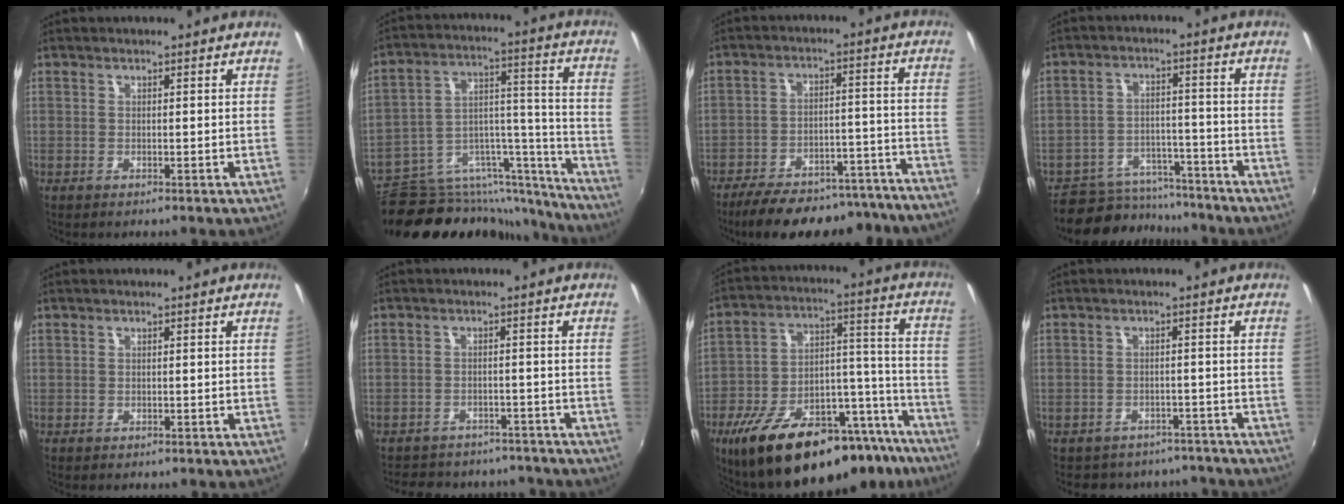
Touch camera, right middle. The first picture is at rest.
{"total": 23.5, "force": [-18.3, 11.2, 9.7], "torque": [-0.147, 0.061, -0.250]}
{"total": 27.0, "force": [-24.5, 5.4, 10.0], "torque": [-0.159, 0.002, -0.312]}
{"total": 10.5, "force": [-9.2, 4.8, 1.4], "torque": [-0.041, 0.021, -0.129]}
{"total": 0.0}
{"total": 14.8, "force": [-12.7, 6.1, 4.7], "torque": [-0.106, 0.010, -0.160]}
{"total": 30.3, "force": [-21.4, 11.5, 18.2], "torque": [-0.271, 0.011, -0.302]}
{"total": 11.6, "force": [-9.8, 5.5, 2.8], "torque": [-0.068, 0.008, -0.117]}